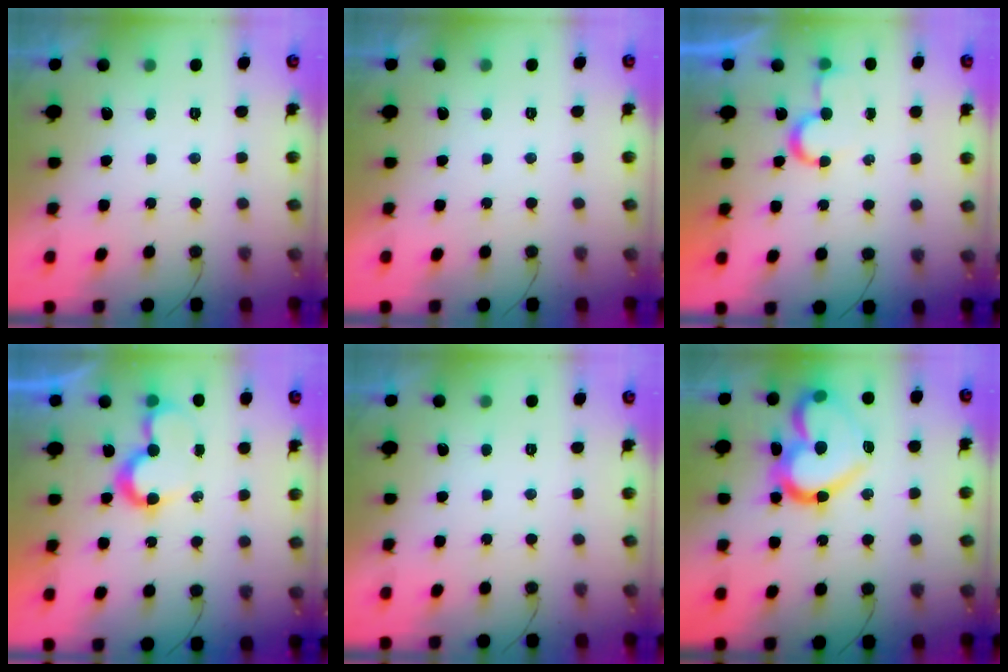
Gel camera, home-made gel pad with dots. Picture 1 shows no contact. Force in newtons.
{"total": 1.8, "press": 1.8, "slide": 0.0}
{"total": 5.6, "press": 5.6, "slide": 0.4}
{"total": 8.3, "press": 8.3, "slide": 0.1}
{"total": 0.0}
{"total": 20.5, "press": 20.3, "slide": 2.6}